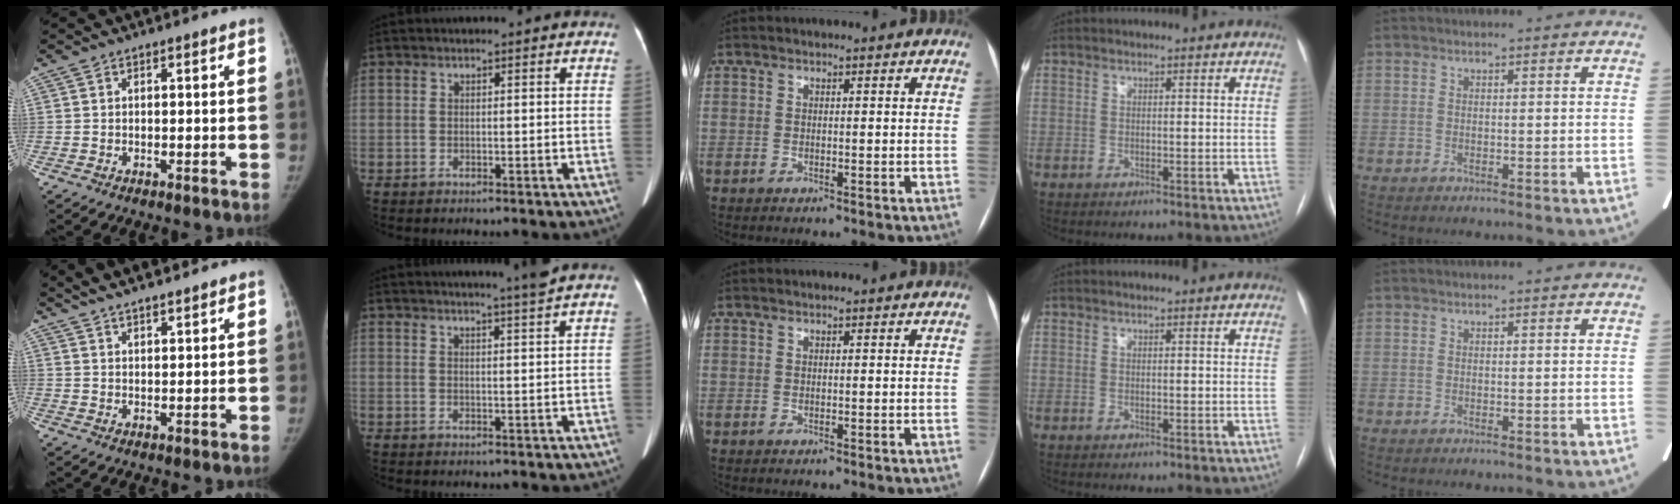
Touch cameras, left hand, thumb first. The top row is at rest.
{"thumb": {"total": 8.4, "force": [7.1, 1.9, 4.2], "torque": [-0.051, -0.005, 0.119]}, "index": {"total": 4.1, "force": [3.5, -1.6, 1.6], "torque": [-0.025, -0.010, 0.048]}}